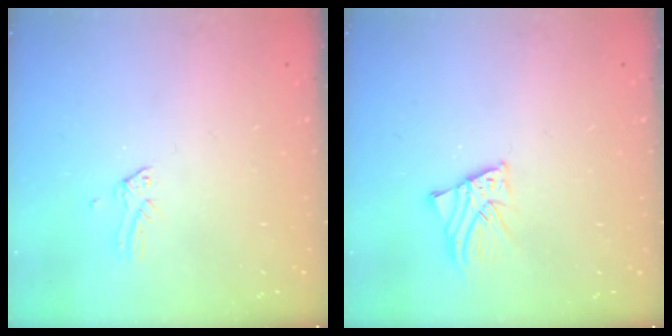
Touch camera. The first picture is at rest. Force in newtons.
{"total": 2.1, "press": 2.1, "slide": 0.2}